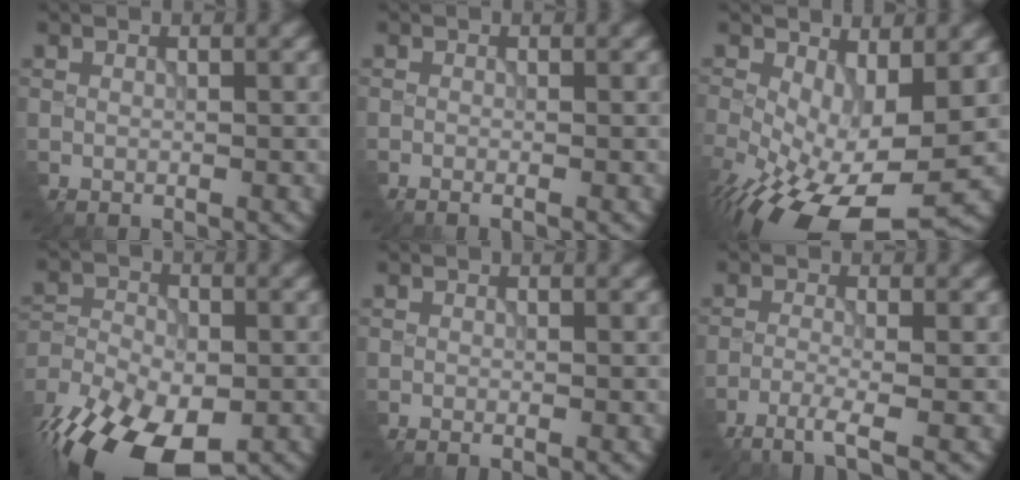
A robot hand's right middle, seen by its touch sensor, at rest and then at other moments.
{"total": 1.2, "force": [-0.8, 0.3, 0.8], "torque": [-0.016, -0.003, -0.012]}
{"total": 11.9, "force": [-4.2, 5.6, 9.6], "torque": [-0.180, -0.036, -0.053]}
{"total": 14.6, "force": [-9.9, 7.8, 7.2], "torque": [-0.134, -0.027, -0.141]}
{"total": 0.8, "force": [-0.6, 0.2, 0.5], "torque": [-0.012, -0.003, -0.009]}
{"total": 3.1, "force": [-2.6, 0.2, 1.8], "torque": [-0.038, -0.002, -0.053]}